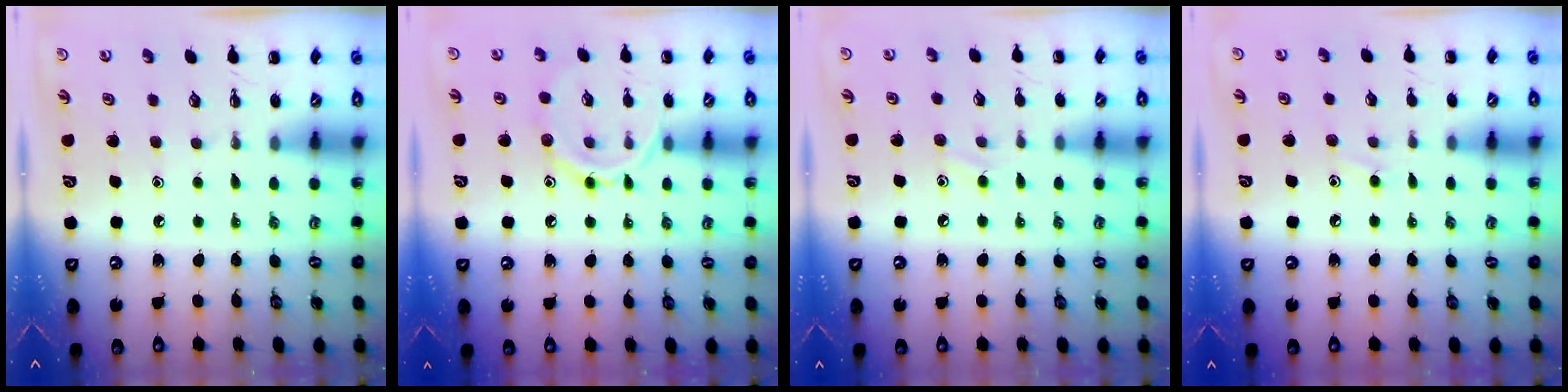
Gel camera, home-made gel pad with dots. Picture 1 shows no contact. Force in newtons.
{"total": 10.7, "press": 10.6, "slide": 0.6}
{"total": 6.2, "press": 5.9, "slide": 2.2}
{"total": 6.8, "press": 6.4, "slide": 2.3}